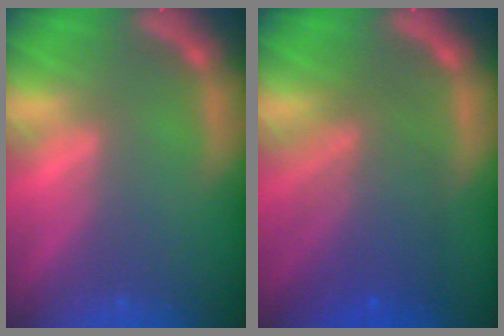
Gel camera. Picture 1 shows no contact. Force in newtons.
{"total": 7.0}